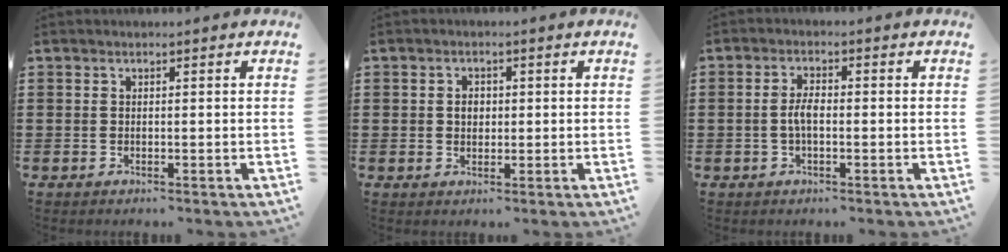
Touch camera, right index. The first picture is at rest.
{"total": 1.8, "force": [0.1, 1.4, 1.2], "torque": [-0.026, 0.007, 0.000]}
{"total": 3.1, "force": [-0.5, 1.2, 2.8], "torque": [-0.068, -0.001, -0.015]}